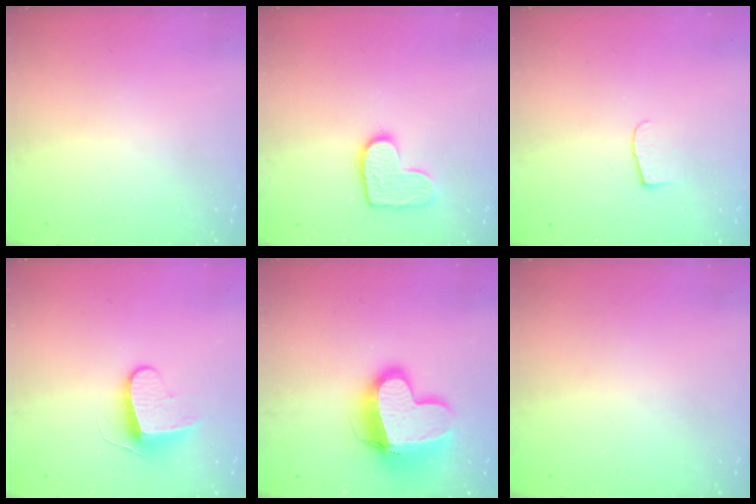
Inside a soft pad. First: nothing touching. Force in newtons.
{"total": 10.3, "press": 10.2, "slide": 0.6}
{"total": 5.3, "press": 5.2, "slide": 0.6}
{"total": 8.9, "press": 8.9, "slide": 0.7}
{"total": 15.5, "press": 15.3, "slide": 2.2}
{"total": 0.6, "press": 0.6, "slide": 0.2}